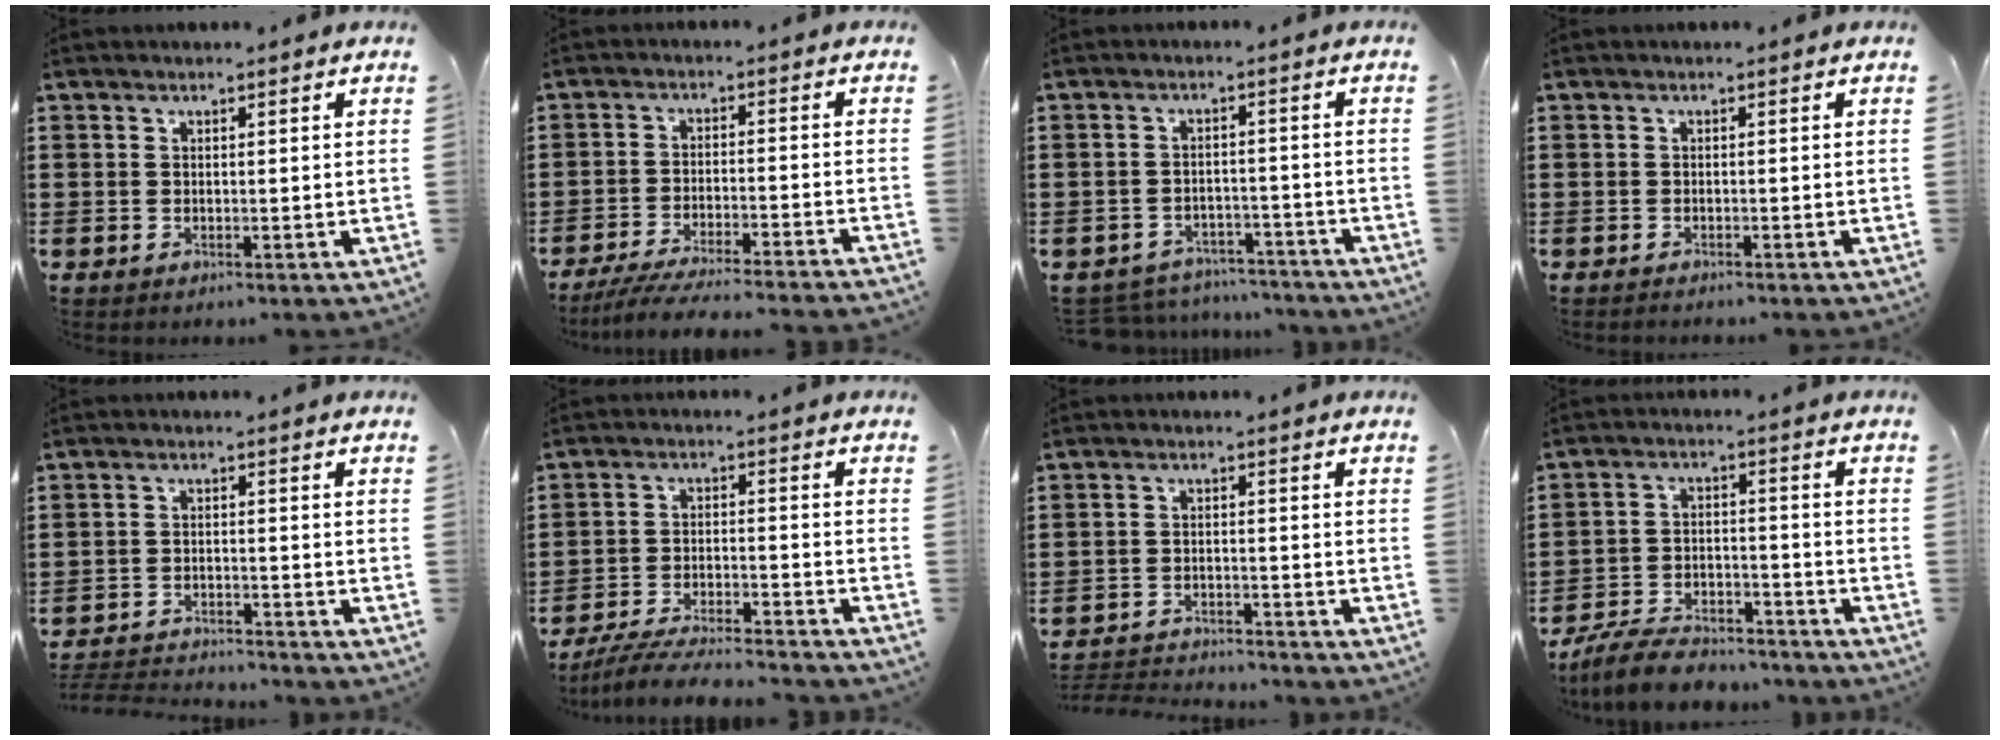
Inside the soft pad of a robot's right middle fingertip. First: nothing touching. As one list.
[{"total": 5.2, "force": [-4.9, -0.1, 1.7], "torque": [-0.035, -0.011, -0.096]}, {"total": 4.2, "force": [-4.1, 0.8, 0.0], "torque": [-0.014, 0.003, -0.089]}, {"total": 0.6, "force": [-0.6, 0.0, 0.0], "torque": [-0.002, 0.000, -0.013]}, {"total": 3.2, "force": [-3.2, 0.3, 0.2], "torque": [-0.008, 0.002, -0.069]}, {"total": 6.3, "force": [-6.0, 0.3, 1.9], "torque": [-0.040, -0.006, -0.116]}, {"total": 3.0, "force": [-3.0, 0.3, 0.0], "torque": [-0.007, 0.001, -0.065]}, {"total": 7.7, "force": [-7.1, 1.7, 2.4], "torque": [-0.049, 0.014, -0.137]}]